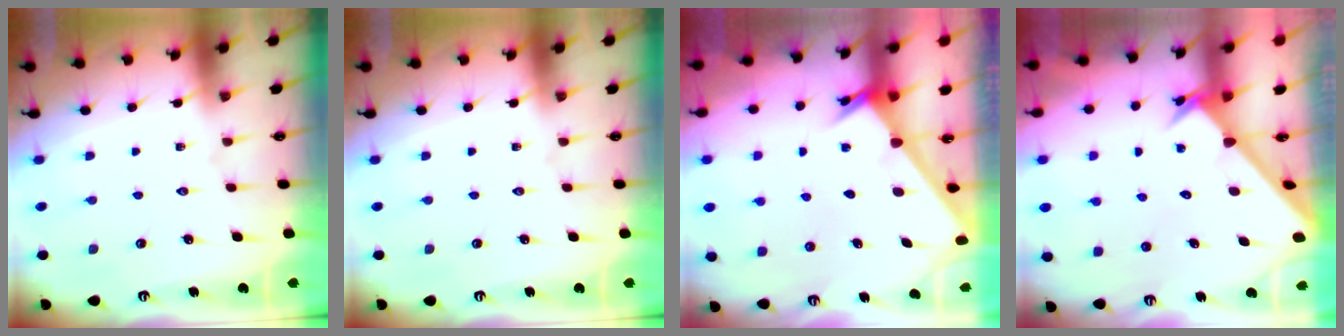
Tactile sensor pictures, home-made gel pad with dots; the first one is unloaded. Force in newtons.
{"total": 0.0}
{"total": 2.5, "press": 2.5, "slide": 0.2}
{"total": 2.6, "press": 2.6, "slide": 0.2}